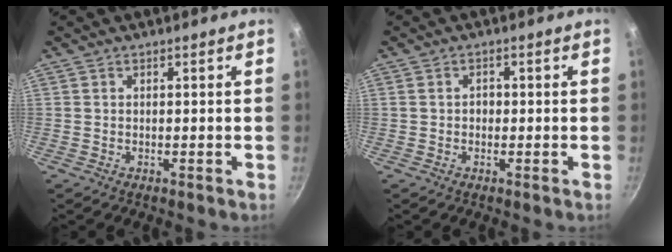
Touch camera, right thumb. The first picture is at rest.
{"total": 1.4, "force": [-0.2, 1.2, 0.8], "torque": [-0.007, 0.006, -0.005]}